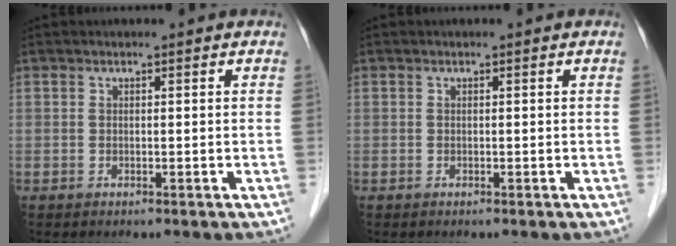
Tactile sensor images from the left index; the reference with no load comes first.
{"total": 0.0}